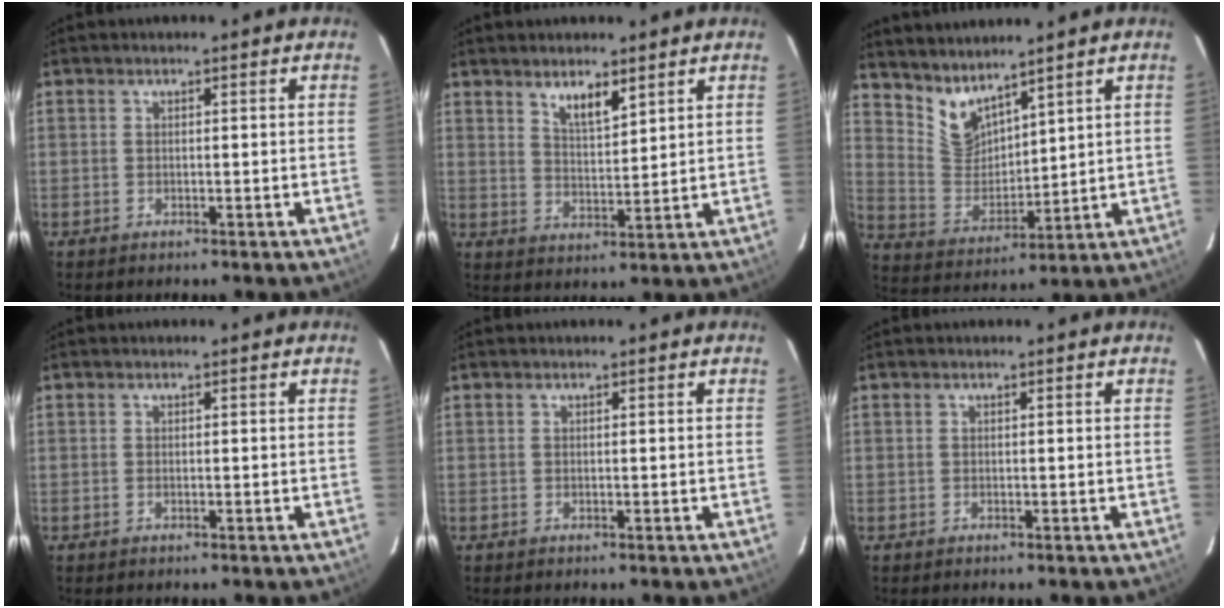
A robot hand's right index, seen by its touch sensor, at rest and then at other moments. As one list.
[{"total": 5.3, "force": [3.8, 1.5, 3.3], "torque": [-0.058, -0.002, 0.070]}, {"total": 7.8, "force": [6.7, 2.8, 2.9], "torque": [-0.059, -0.009, 0.146]}, {"total": 0.0}, {"total": 0.0}, {"total": 0.0}]